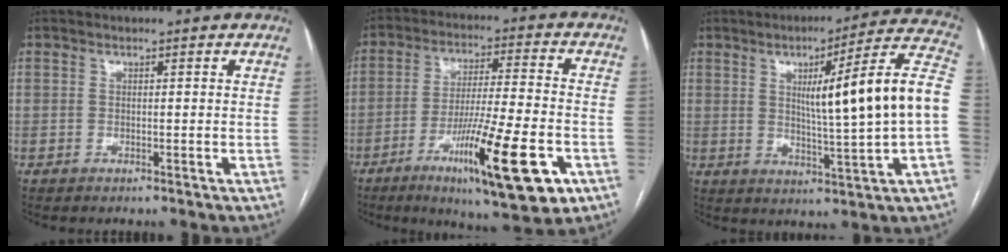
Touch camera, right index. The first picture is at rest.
{"total": 17.5, "force": [-7.6, 1.3, 15.7], "torque": [-0.248, -0.028, -0.120]}
{"total": 16.6, "force": [1.2, -0.8, 16.5], "torque": [-0.230, 0.015, 0.016]}